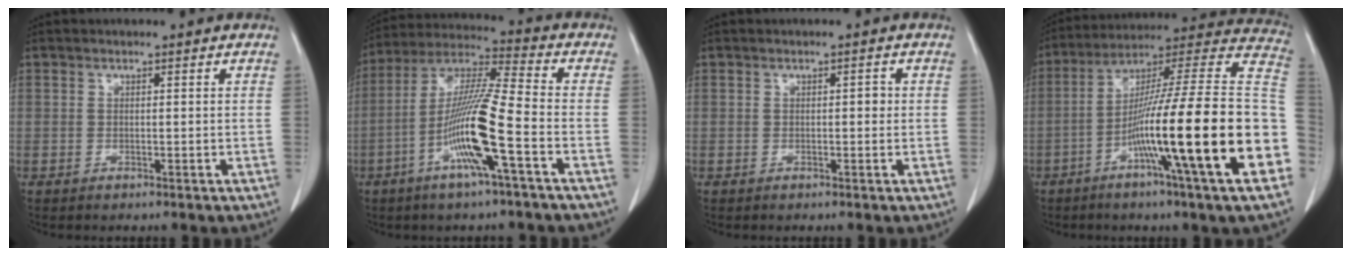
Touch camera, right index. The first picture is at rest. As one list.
[{"total": 13.6, "force": [-4.8, -0.2, 12.7], "torque": [-0.254, -0.001, -0.098]}, {"total": 1.0, "force": [0.0, 0.5, 0.9], "torque": [-0.008, 0.004, -0.001]}, {"total": 27.7, "force": [-7.7, -0.2, 26.6], "torque": [-0.335, -0.013, -0.144]}]